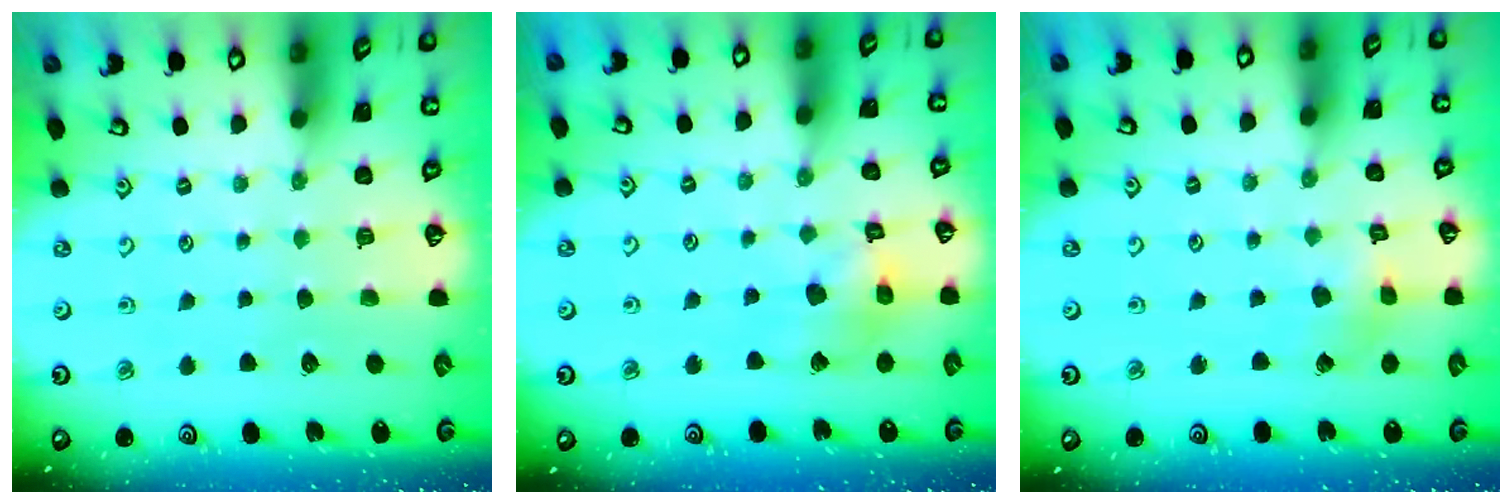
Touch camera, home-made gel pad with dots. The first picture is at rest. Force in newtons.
{"total": 12.0, "press": 11.9, "slide": 1.7}
{"total": 3.0, "press": 3.0, "slide": 0.2}